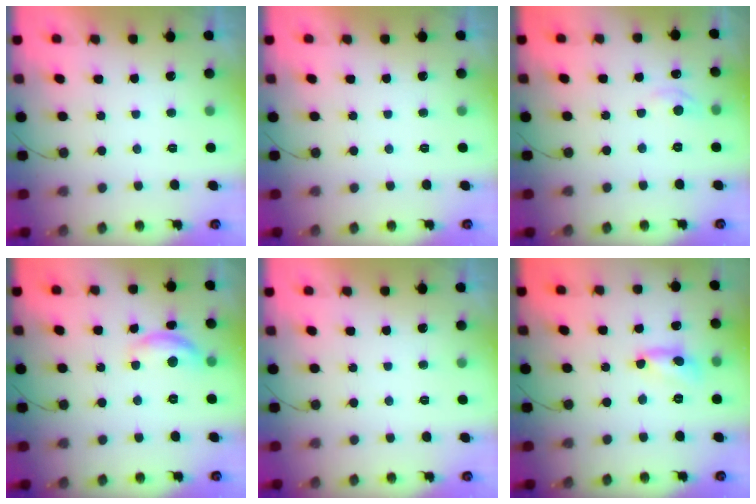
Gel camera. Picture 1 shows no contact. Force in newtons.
{"total": 0.0}
{"total": 3.4, "press": 3.4, "slide": 0.4}
{"total": 10.6, "press": 10.6, "slide": 0.6}
{"total": 0.0}
{"total": 4.2, "press": 4.2, "slide": 0.3}